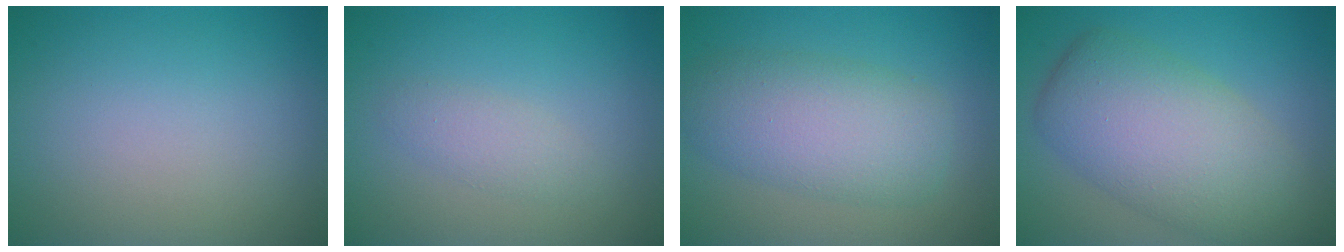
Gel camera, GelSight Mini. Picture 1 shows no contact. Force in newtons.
{"total": 1.6, "press": 1.6, "slide": 0.0}
{"total": 6.1, "press": 6.1, "slide": 0.1}
{"total": 8.7, "press": 8.7, "slide": 0.5}